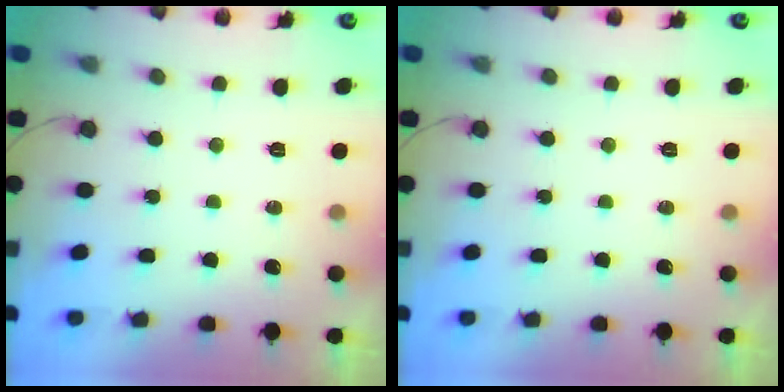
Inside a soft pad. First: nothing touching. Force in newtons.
{"total": 0.0}